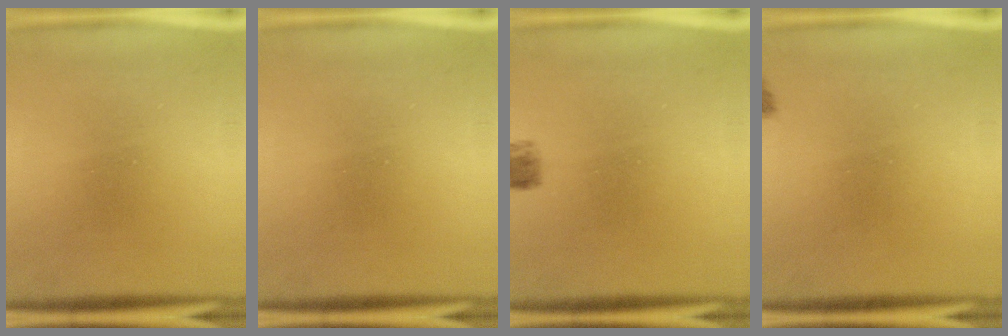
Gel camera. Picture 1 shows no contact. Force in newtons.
{"total": 0.0}
{"total": 2.6}
{"total": 1.3}